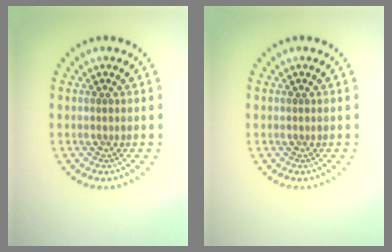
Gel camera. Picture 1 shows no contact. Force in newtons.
{"total": 0.0}